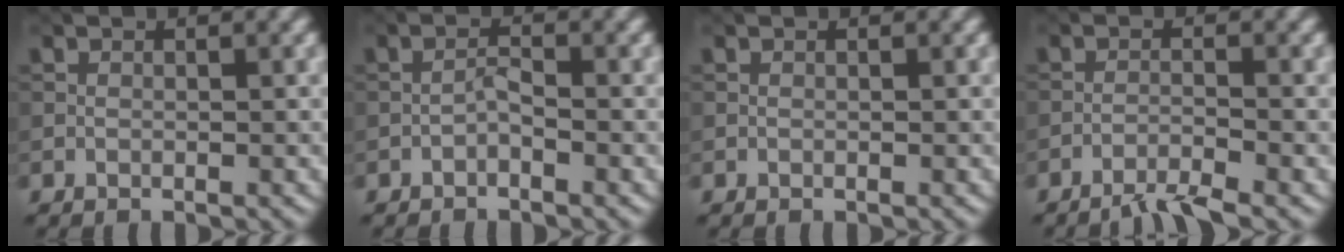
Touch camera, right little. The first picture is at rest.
{"total": 1.1, "force": [-0.7, 0.2, 0.7], "torque": [-0.016, 0.006, -0.015]}
{"total": 0.0}
{"total": 2.9, "force": [-2.3, 0.2, 1.7], "torque": [-0.028, 0.002, -0.052]}